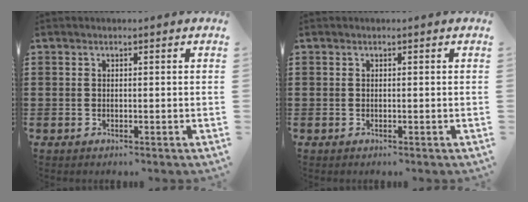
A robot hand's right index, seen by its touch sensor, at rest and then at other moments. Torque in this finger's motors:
{"motor_torque": [1.02, 1.12, -0.02, 0.01]}